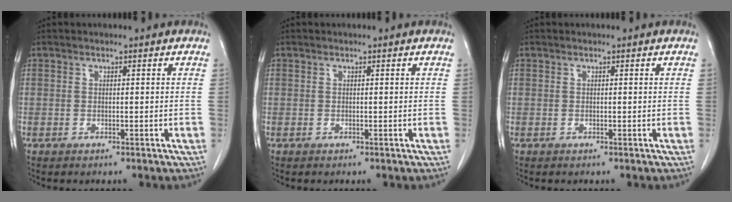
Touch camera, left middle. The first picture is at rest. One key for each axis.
{"total": 0.0}
{"total": 0.0}